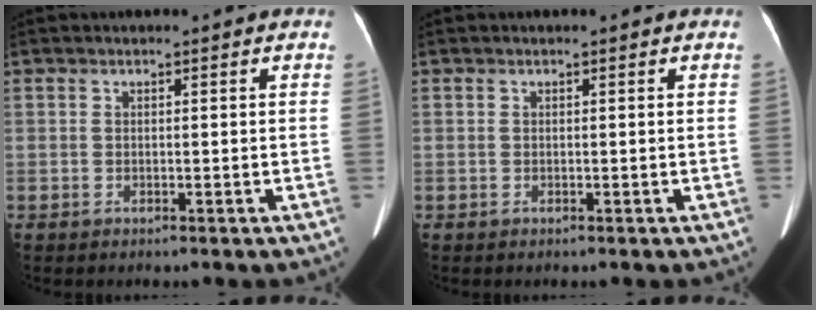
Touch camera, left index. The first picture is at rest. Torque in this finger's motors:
{"motor_torque": [-0.02, 0.06, 0.00, 0.00]}